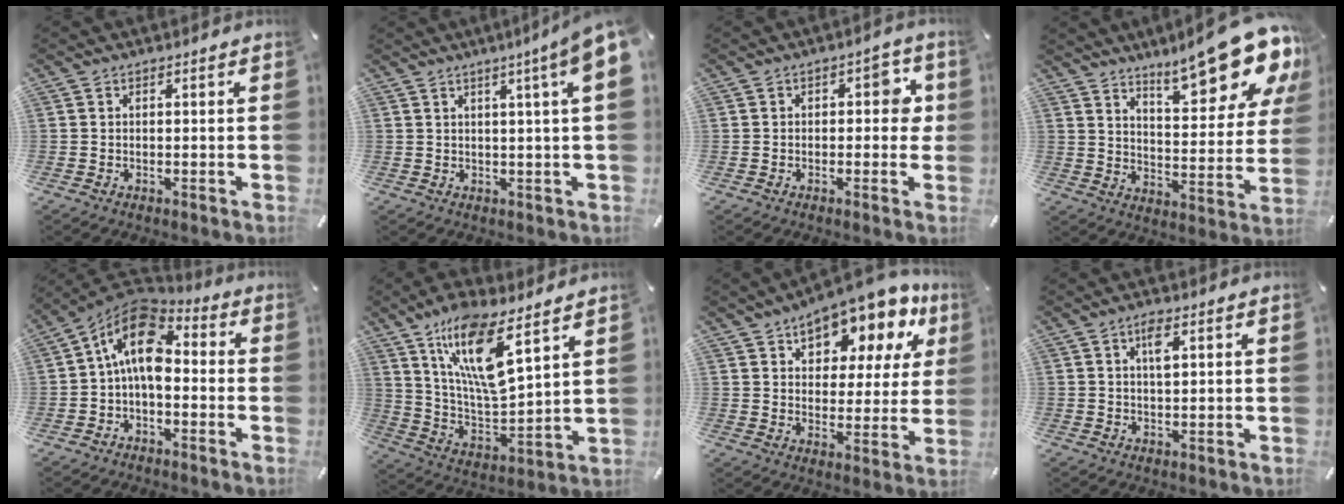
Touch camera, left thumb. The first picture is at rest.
{"total": 7.6, "force": [3.4, -0.3, 6.8], "torque": [-0.115, -0.017, 0.054]}
{"total": 5.5, "force": [0.6, 3.2, 4.4], "torque": [-0.047, 0.001, 0.000]}
{"total": 18.8, "force": [14.2, 5.8, 10.9], "torque": [-0.145, -0.114, 0.235]}
{"total": 13.2, "force": [0.4, 7.9, 10.6], "torque": [-0.195, 0.006, 0.003]}
{"total": 17.2, "force": [10.9, 5.1, 12.2], "torque": [-0.243, -0.059, 0.182]}
{"total": 14.9, "force": [10.8, 7.4, 7.2], "torque": [-0.109, -0.074, 0.183]}
{"total": 3.9, "force": [1.6, 1.1, 3.4], "torque": [-0.065, 0.003, 0.023]}